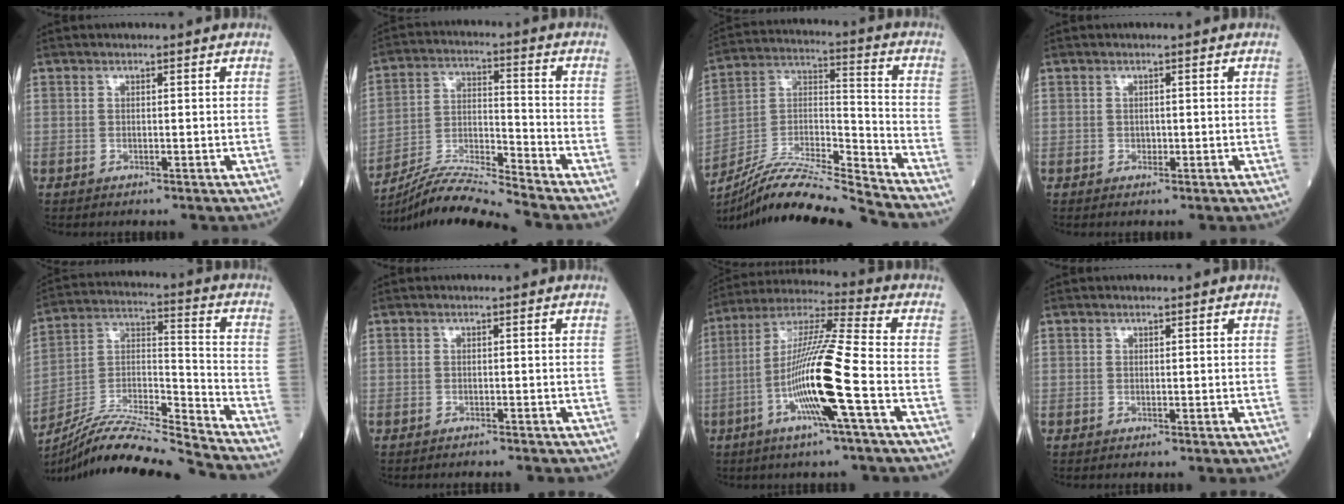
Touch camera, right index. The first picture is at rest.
{"total": 11.0, "force": [-10.4, -2.1, 2.9], "torque": [-0.058, 0.004, -0.195]}
{"total": 17.8, "force": [-16.7, -1.5, 6.2], "torque": [-0.112, 0.013, -0.301]}
{"total": 0.7, "force": [-0.2, 0.5, 0.5], "torque": [-0.010, -0.001, -0.002]}
{"total": 19.0, "force": [-17.8, -1.3, 6.6], "torque": [-0.126, 0.004, -0.314]}
{"total": 2.1, "force": [-2.0, 0.3, 0.4], "torque": [-0.008, -0.003, -0.025]}
{"total": 15.3, "force": [-4.6, -0.7, 14.5], "torque": [-0.285, -0.005, -0.096]}
{"total": 0.0}